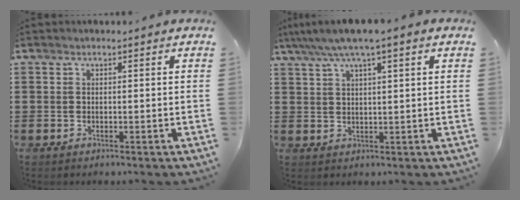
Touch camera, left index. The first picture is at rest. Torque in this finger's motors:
{"motor_torque": [1.18, -0.96, 0.34, 0.21]}